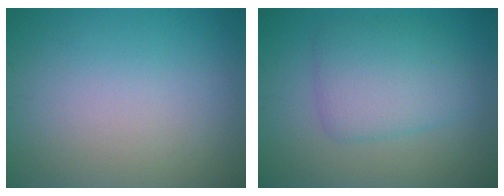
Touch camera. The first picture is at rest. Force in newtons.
{"total": 4.5, "press": 4.5, "slide": 0.1}